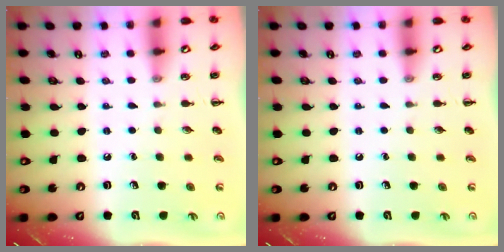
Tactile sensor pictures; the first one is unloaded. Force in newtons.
{"total": 0.0}